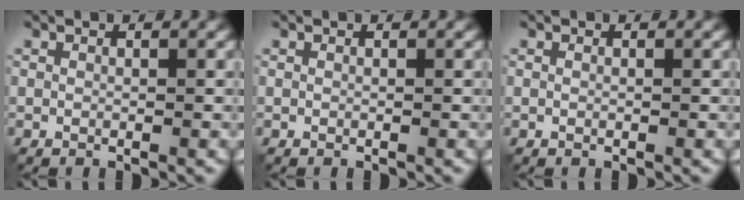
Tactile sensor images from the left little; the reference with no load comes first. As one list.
[{"total": 0.0}, {"total": 0.0}]